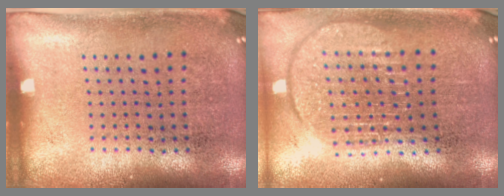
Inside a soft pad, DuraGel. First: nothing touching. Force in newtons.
{"total": 1.8, "press": 1.5, "slide": 1.0}